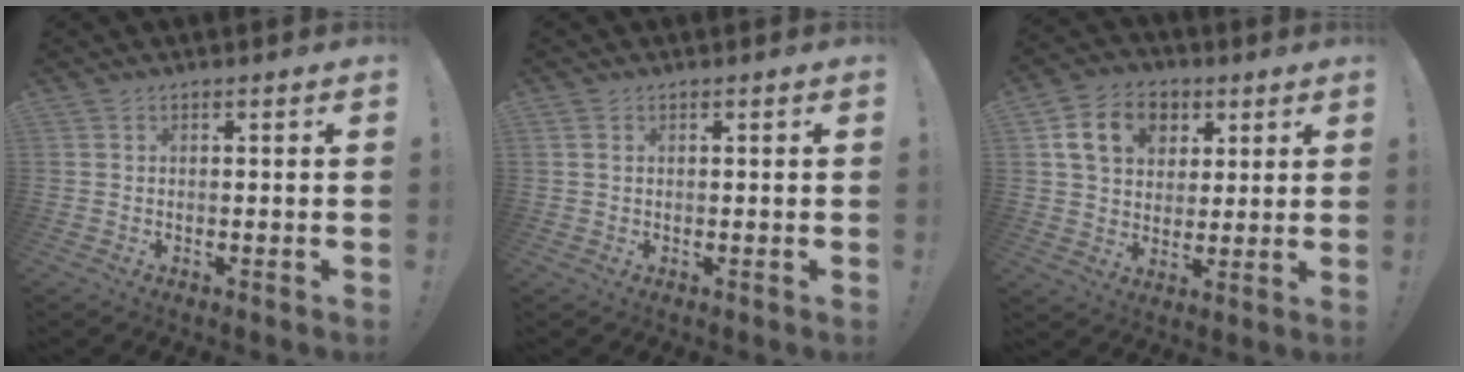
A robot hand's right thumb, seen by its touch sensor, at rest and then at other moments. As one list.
[{"total": 0.8, "force": [0.3, 0.7, 0.4], "torque": [-0.009, 0.003, 0.006]}, {"total": 13.3, "force": [5.0, 10.3, 6.7], "torque": [-0.103, -0.009, 0.099]}]